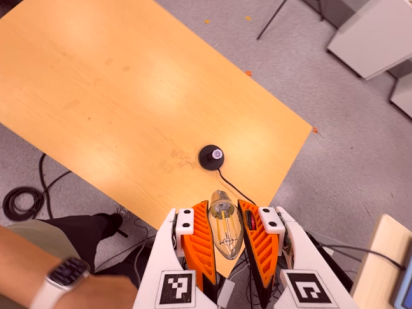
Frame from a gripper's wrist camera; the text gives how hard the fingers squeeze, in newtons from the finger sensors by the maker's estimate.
{"total": 18.8, "left": 20.3, "right": 17.3}